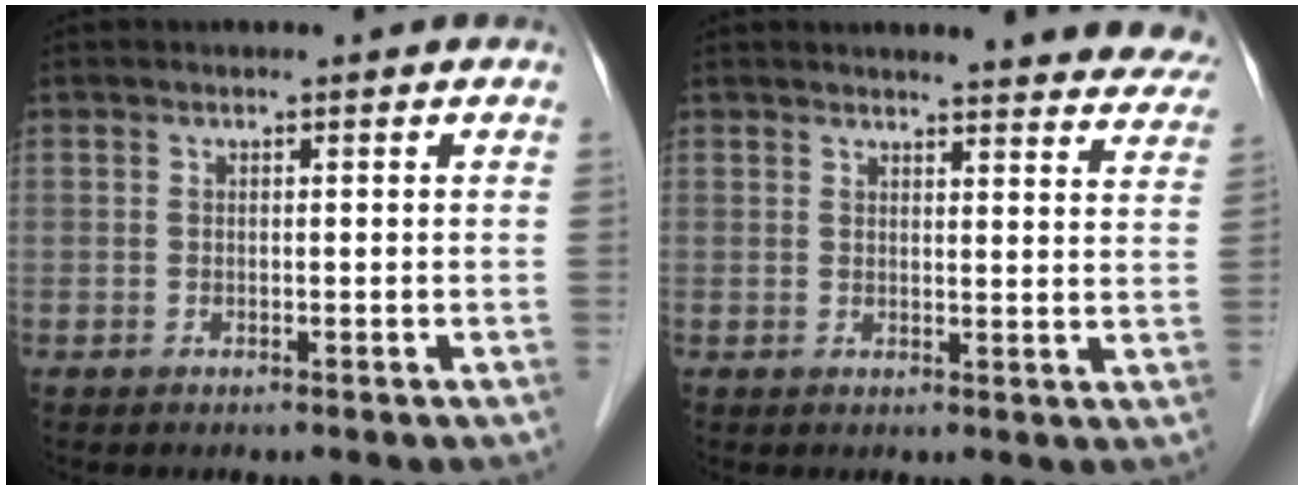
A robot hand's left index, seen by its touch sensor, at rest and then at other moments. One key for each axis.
{"total": 15.5, "fx": 14.7, "fy": 2.0, "fz": 4.5, "tx": -0.033, "ty": -0.047, "tz": 0.145}